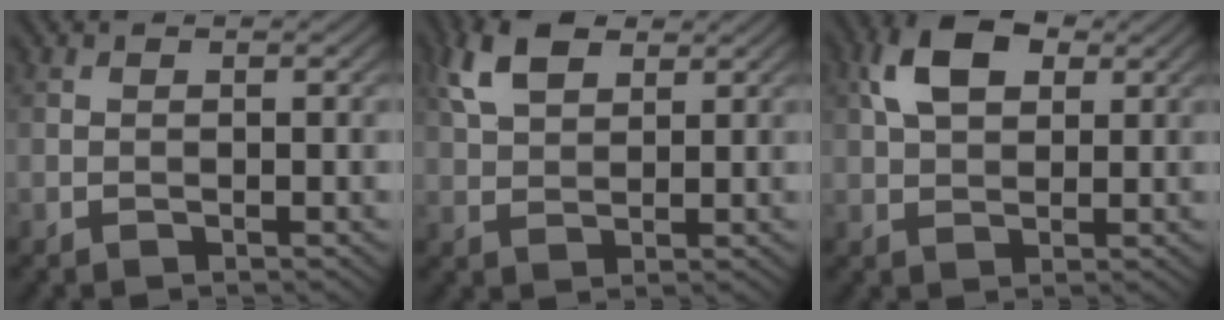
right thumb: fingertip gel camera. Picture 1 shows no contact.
{"total": 6.7, "force": [3.5, 3.5, 4.5], "torque": [-0.103, 0.012, 0.065]}
{"total": 7.2, "force": [2.7, 4.3, 5.1], "torque": [-0.105, 0.012, 0.043]}